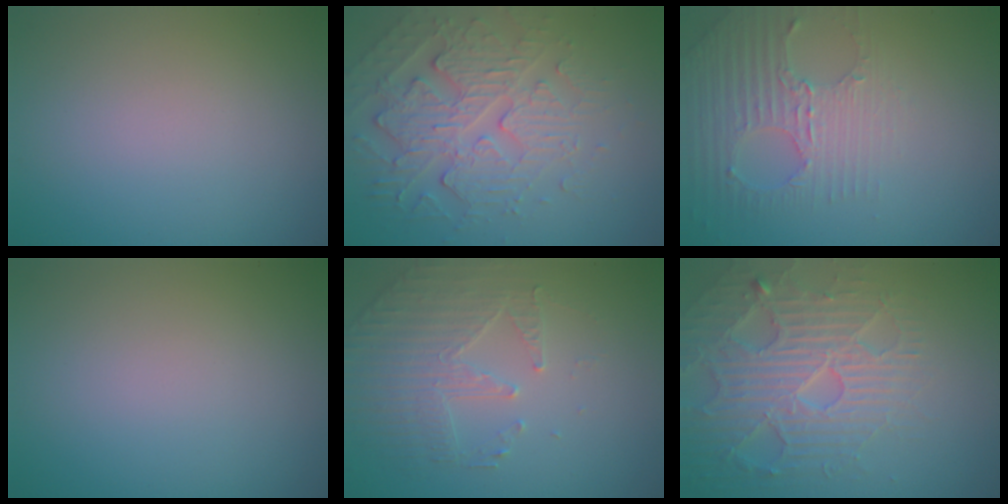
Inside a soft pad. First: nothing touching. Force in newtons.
{"total": 5.1, "press": 4.3, "slide": 2.8}
{"total": 2.8, "press": 2.7, "slide": 0.9}
{"total": 0.0}
{"total": 2.5, "press": 2.2, "slide": 1.2}
{"total": 4.9, "press": 4.8, "slide": 1.0}